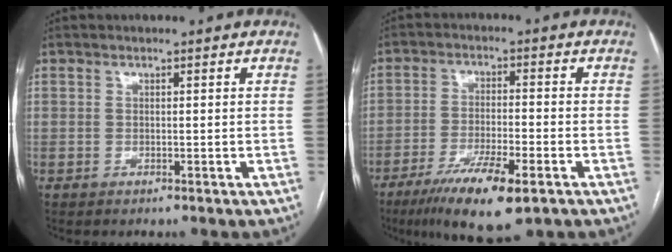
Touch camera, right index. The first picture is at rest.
{"total": 11.5, "force": [-6.8, 1.9, 9.1], "torque": [-0.159, -0.025, -0.111]}